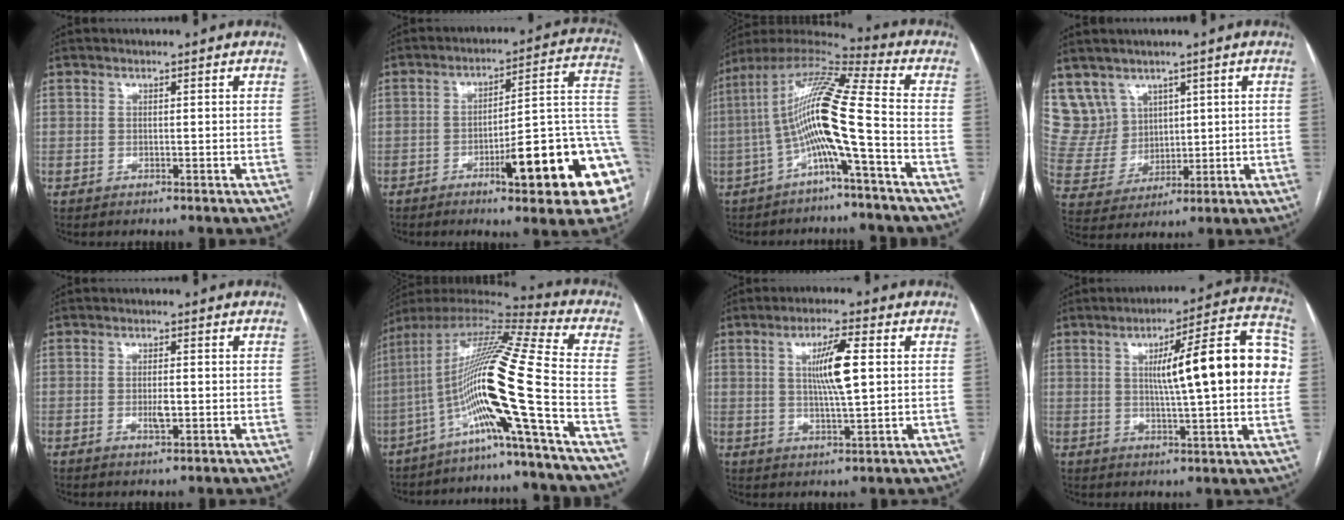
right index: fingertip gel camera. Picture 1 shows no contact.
{"total": 19.7, "force": [-6.6, 2.9, 18.3], "torque": [-0.154, 0.024, -0.081]}
{"total": 13.4, "force": [-3.2, -0.3, 13.1], "torque": [-0.248, 0.028, -0.069]}
{"total": 7.9, "force": [4.9, 6.1, 0.2], "torque": [-0.016, 0.029, 0.119]}
{"total": 2.6, "force": [-0.5, 0.7, 2.4], "torque": [-0.048, -0.001, -0.006]}
{"total": 18.0, "force": [-6.3, -2.3, 16.7], "torque": [-0.314, 0.008, -0.128]}
{"total": 7.5, "force": [1.5, 0.5, 7.3], "torque": [-0.133, -0.001, 0.026]}
{"total": 18.1, "force": [2.3, 2.1, 17.9], "torque": [-0.246, 0.036, 0.028]}